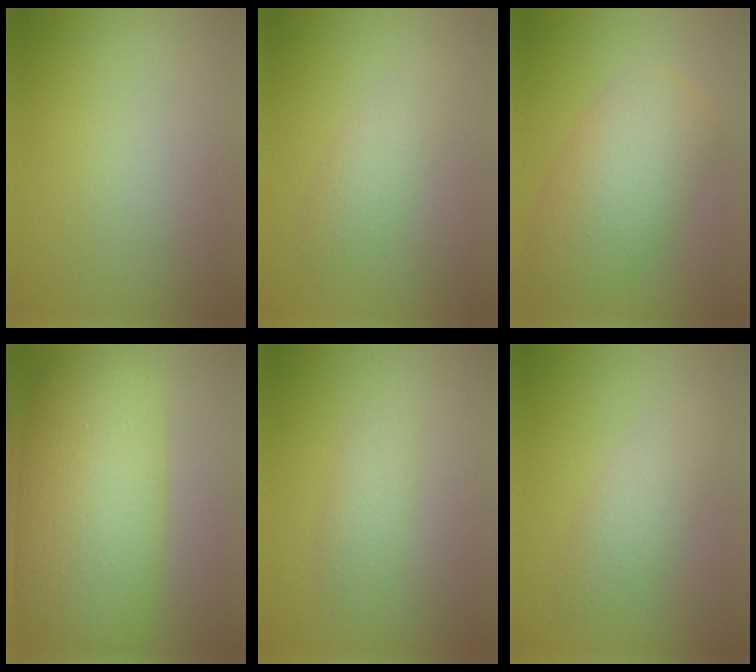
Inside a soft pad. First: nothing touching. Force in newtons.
{"total": 2.4, "press": 2.4, "slide": 0.0}
{"total": 6.9, "press": 6.9, "slide": 0.4}
{"total": 12.0, "press": 12.0, "slide": 0.2}
{"total": 1.7, "press": 1.7, "slide": 0.0}
{"total": 2.7, "press": 2.7, "slide": 0.1}